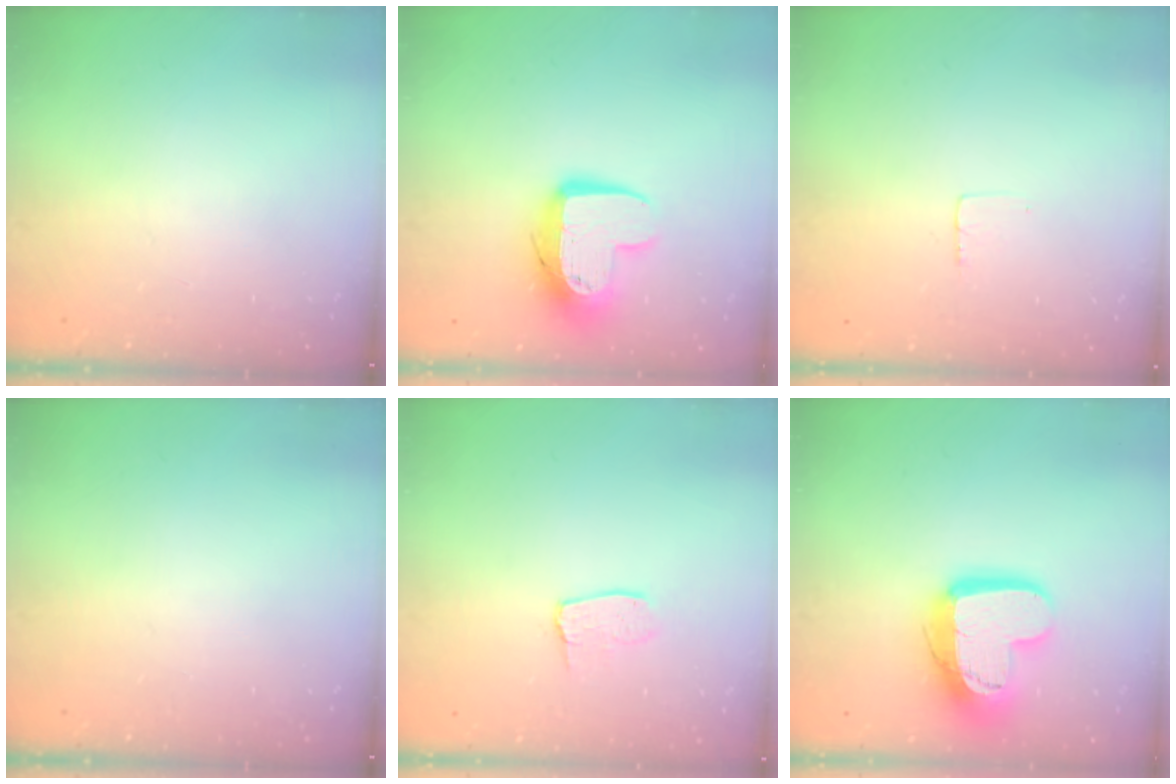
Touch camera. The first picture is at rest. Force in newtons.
{"total": 11.0, "press": 10.9, "slide": 0.9}
{"total": 3.0, "press": 3.0, "slide": 0.2}
{"total": 0.0}
{"total": 3.0, "press": 3.0, "slide": 0.2}
{"total": 17.0, "press": 17.0, "slide": 1.7}